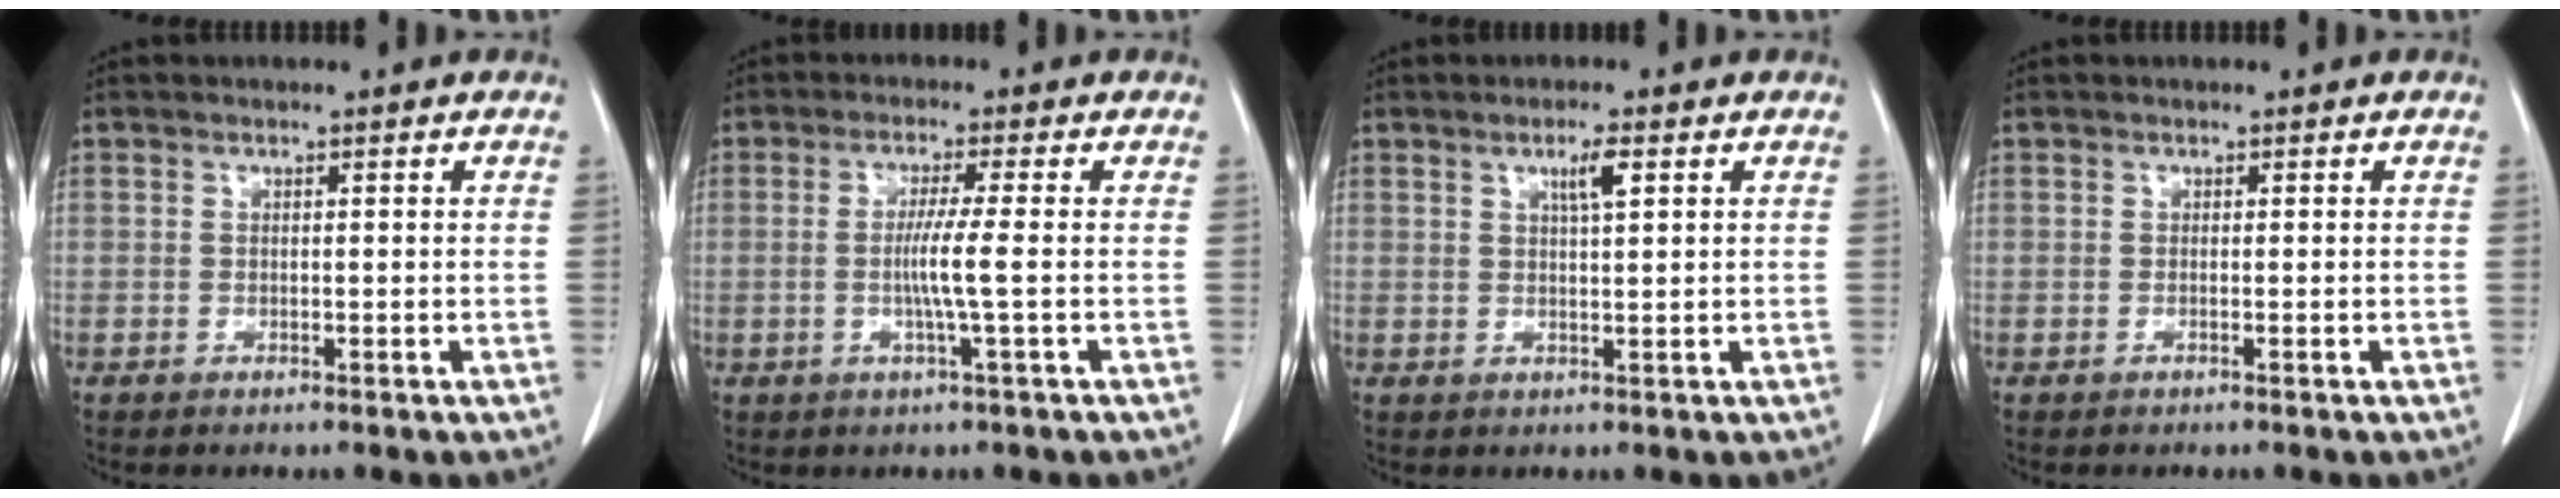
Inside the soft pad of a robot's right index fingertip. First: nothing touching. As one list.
[{"total": 4.8, "force": [-0.6, -1.2, 4.6], "torque": [-0.088, -0.006, -0.015]}, {"total": 2.9, "force": [1.3, -0.1, 2.6], "torque": [-0.045, 0.000, 0.019]}, {"total": 0.0}]